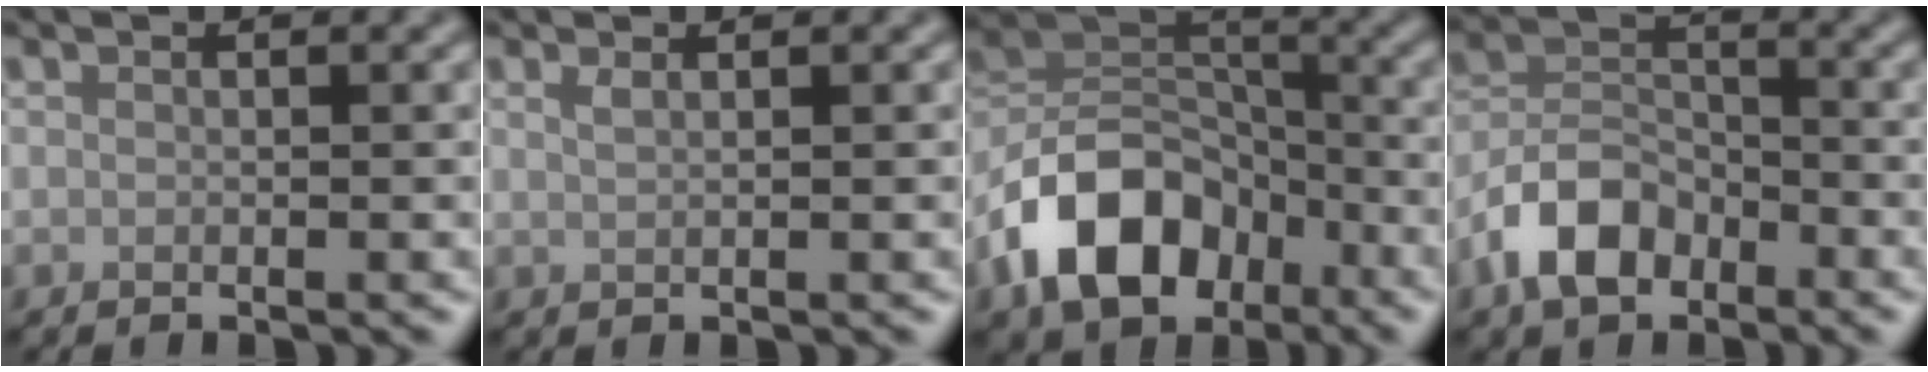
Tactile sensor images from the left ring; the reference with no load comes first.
{"total": 0.9, "force": [0.4, 0.4, 0.7], "torque": [-0.011, 0.000, 0.007]}
{"total": 10.1, "force": [-5.3, 6.6, 5.5], "torque": [-0.100, 0.003, -0.108]}
{"total": 5.5, "force": [-3.3, 3.4, 3.0], "torque": [-0.057, 0.002, -0.072]}